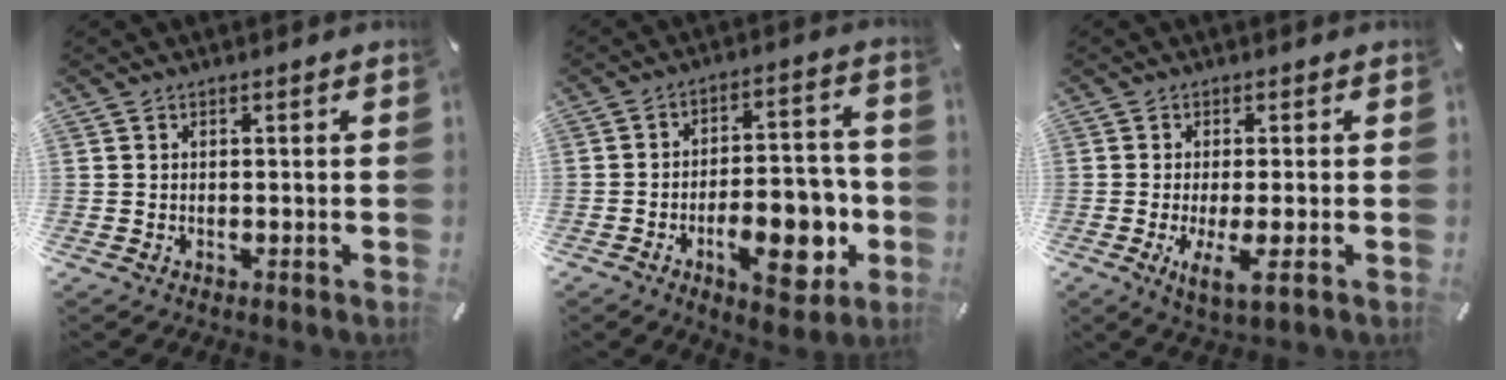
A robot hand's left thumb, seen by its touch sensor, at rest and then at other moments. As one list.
[{"total": 16.1, "force": [-5.6, 7.7, 12.9], "torque": [-0.164, 0.017, -0.085]}, {"total": 6.2, "force": [-1.3, 0.8, 6.0], "torque": [-0.125, -0.024, -0.023]}]